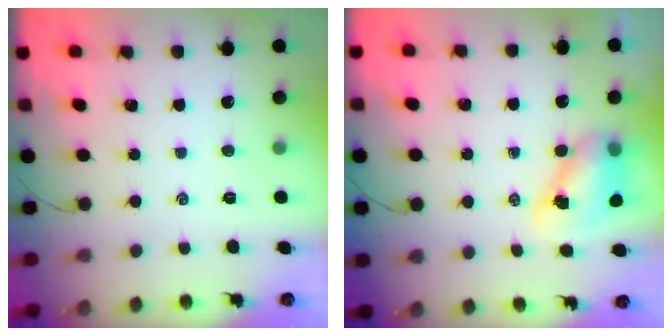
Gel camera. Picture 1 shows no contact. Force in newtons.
{"total": 8.3, "press": 8.1, "slide": 1.7}